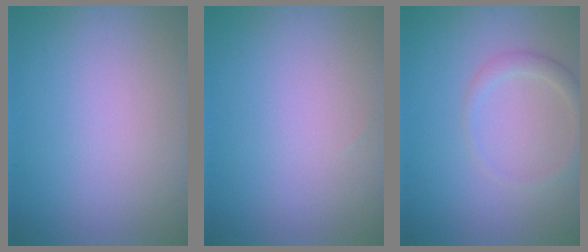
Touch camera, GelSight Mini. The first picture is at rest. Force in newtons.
{"total": 0.0}
{"total": 1.7, "press": 1.7, "slide": 0.1}